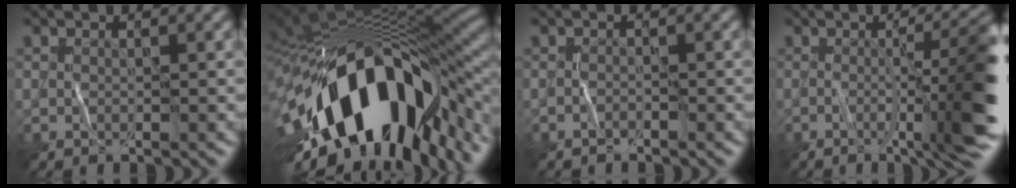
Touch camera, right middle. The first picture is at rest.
{"total": 17.2, "force": [-5.8, 9.3, 13.3], "torque": [-0.214, -0.012, -0.092]}
{"total": 0.7, "force": [-0.7, 0.0, -0.1], "torque": [0.002, 0.003, -0.013]}
{"total": 10.7, "force": [-1.1, 2.3, 10.4], "torque": [-0.119, 0.012, -0.016]}